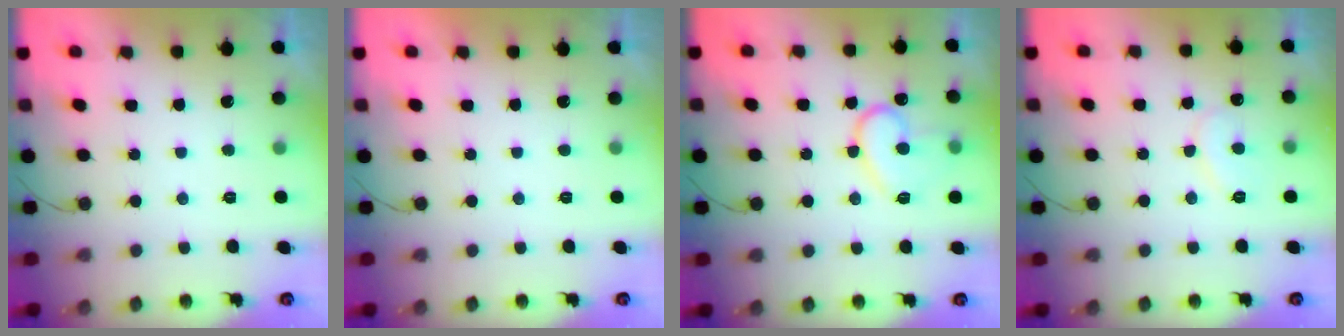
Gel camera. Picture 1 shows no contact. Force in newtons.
{"total": 1.8, "press": 1.8, "slide": 0.0}
{"total": 13.0, "press": 12.9, "slide": 1.0}
{"total": 7.4, "press": 7.4, "slide": 0.5}